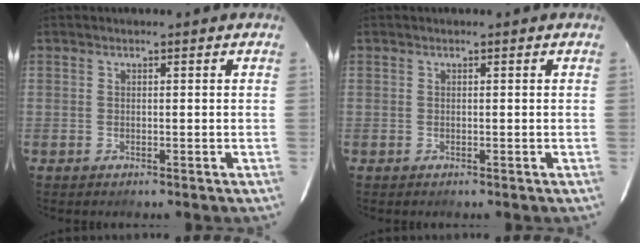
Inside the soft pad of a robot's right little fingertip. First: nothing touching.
{"total": 0.0}